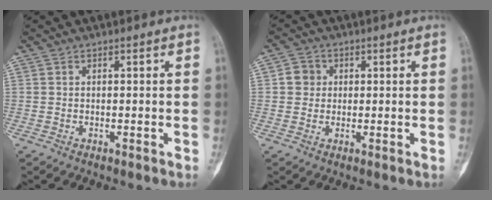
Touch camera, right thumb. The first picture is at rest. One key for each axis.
{"total": 3.5, "fx": 0.6, "fy": 3.3, "fz": 1.1, "tx": 0.000, "ty": 0.003, "tz": 0.008}